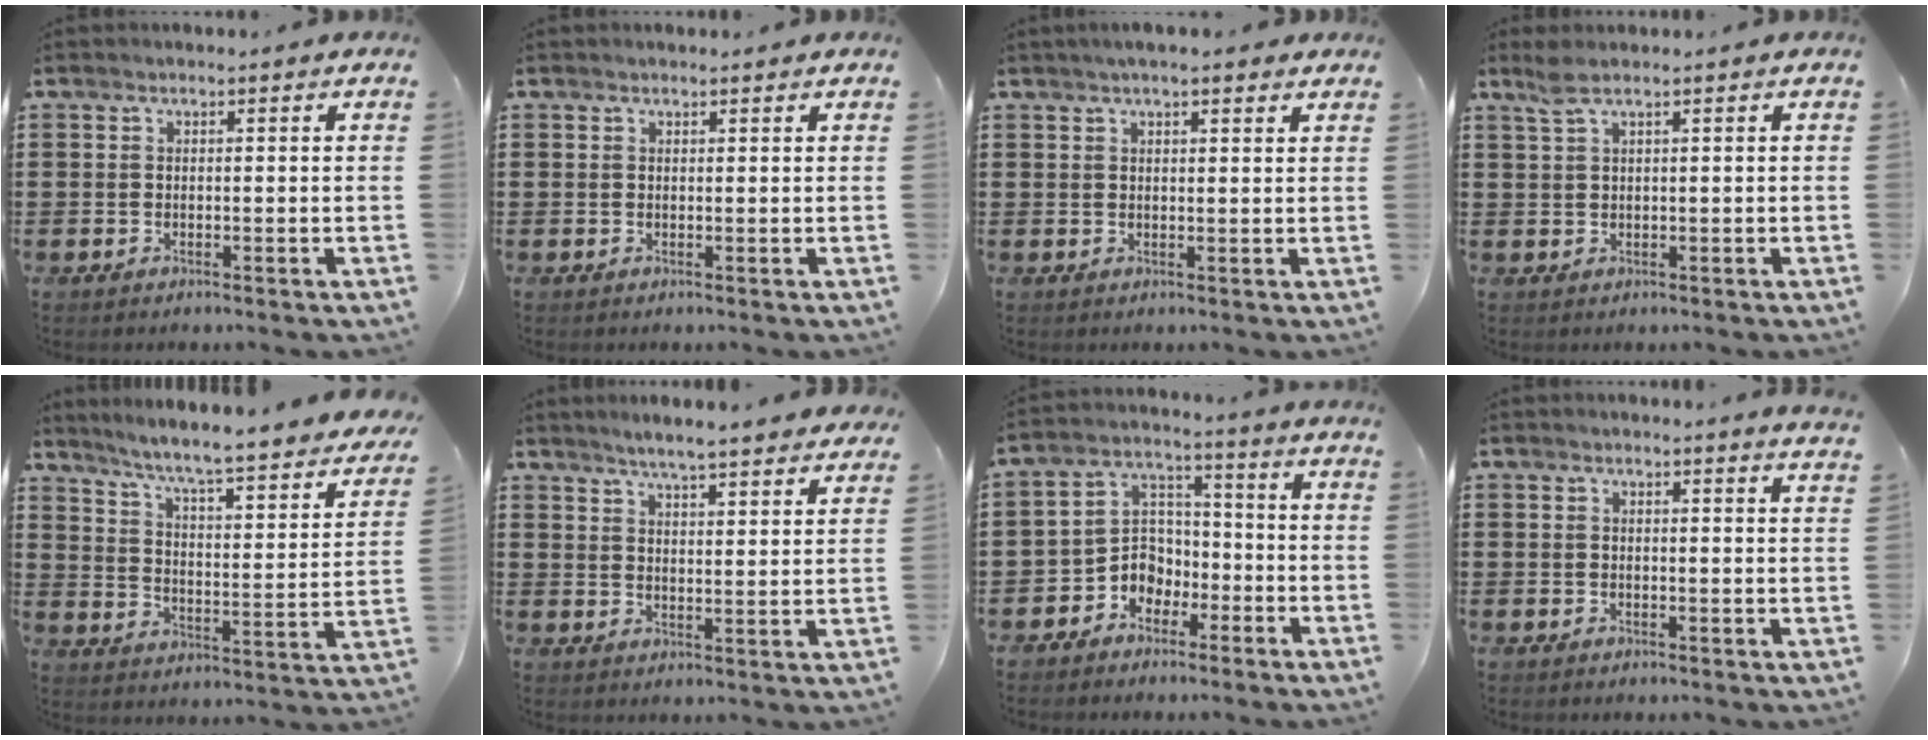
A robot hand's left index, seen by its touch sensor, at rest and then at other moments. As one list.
[{"total": 0.6, "force": [0.5, 0.1, 0.1], "torque": [-0.004, 0.001, 0.010]}, {"total": 2.6, "force": [2.1, 0.4, 1.5], "torque": [-0.033, 0.008, 0.038]}, {"total": 2.0, "force": [1.1, 0.2, 1.6], "torque": [-0.035, -0.001, 0.021]}, {"total": 5.0, "force": [4.2, -0.7, 2.7], "torque": [-0.072, -0.048, 0.057]}, {"total": 4.3, "force": [4.2, -0.3, 1.0], "torque": [-0.036, -0.020, 0.072]}, {"total": 5.5, "force": [-3.1, 4.5, 1.0], "torque": [-0.039, 0.006, -0.065]}, {"total": 1.5, "force": [1.3, -0.3, 0.7], "torque": [-0.014, -0.003, 0.025]}]